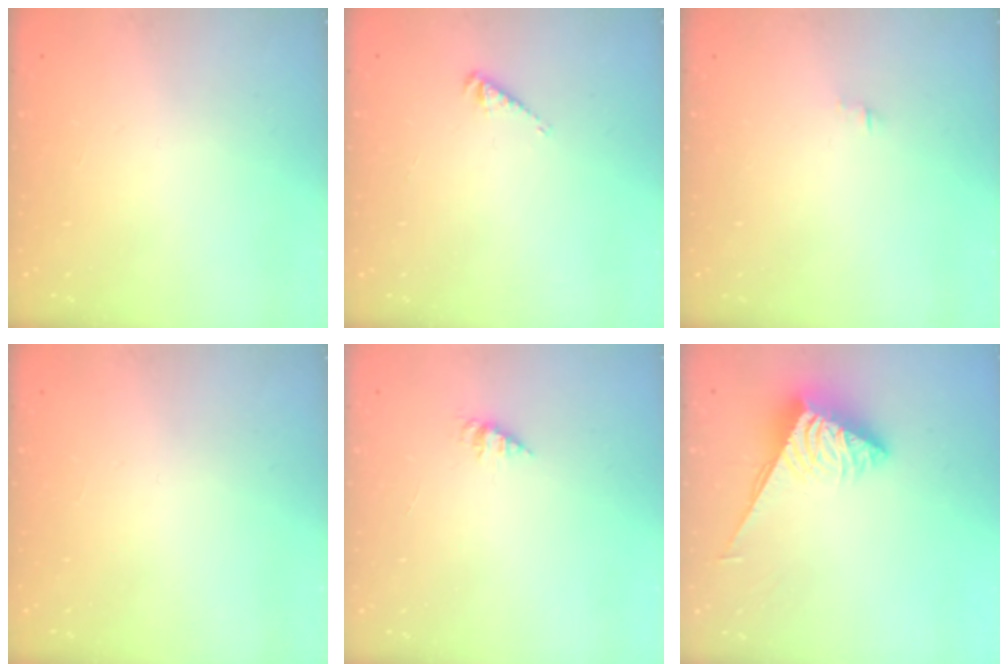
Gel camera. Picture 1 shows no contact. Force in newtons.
{"total": 2.7, "press": 2.7, "slide": 0.3}
{"total": 0.0}
{"total": 0.0}
{"total": 2.1, "press": 2.1, "slide": 0.3}
{"total": 4.8, "press": 4.7, "slide": 0.6}